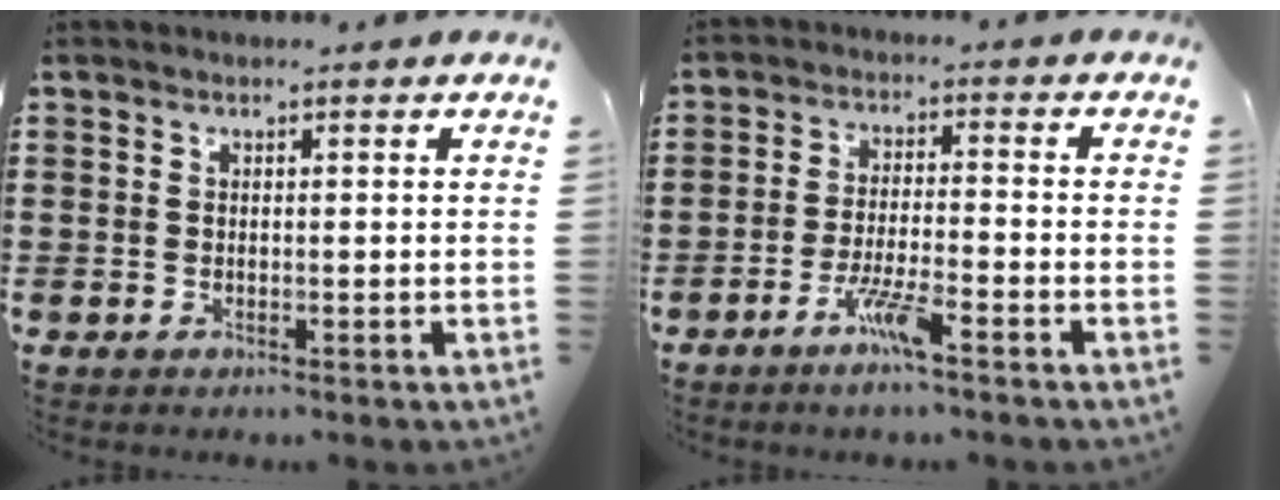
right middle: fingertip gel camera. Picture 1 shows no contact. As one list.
[{"total": 5.4, "force": [-3.5, 0.4, 4.0], "torque": [-0.085, -0.006, -0.066]}]